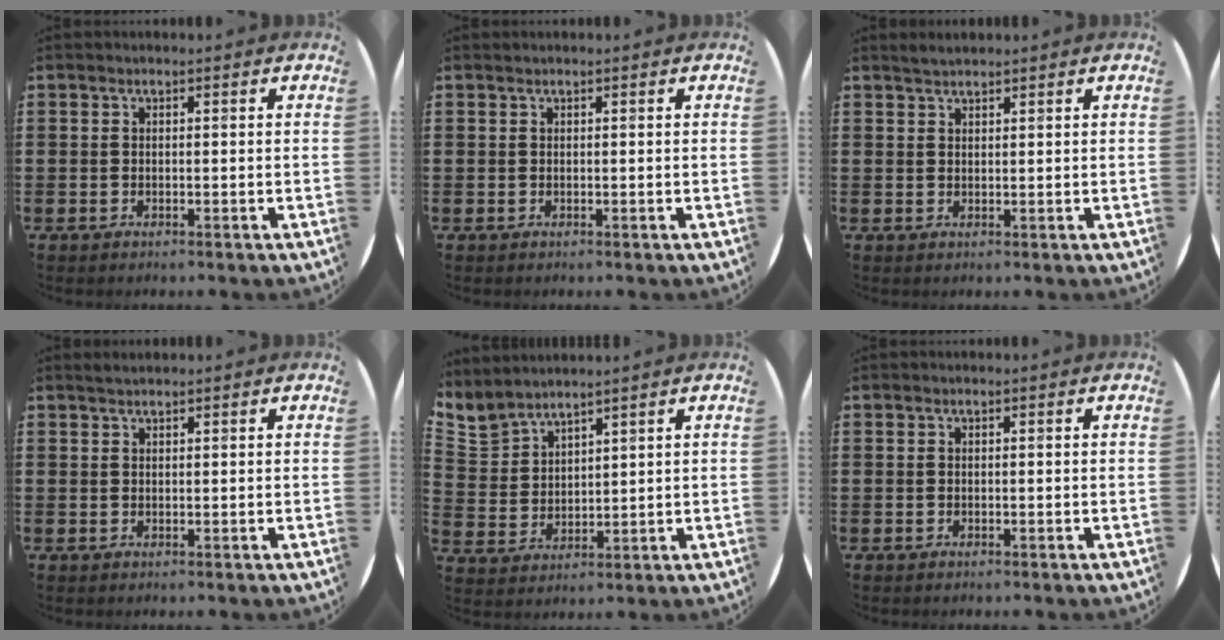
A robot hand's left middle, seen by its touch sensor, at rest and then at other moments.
{"total": 0.0}
{"total": 1.3, "force": [1.3, 0.1, 0.2], "torque": [-0.005, 0.003, 0.025]}
{"total": 0.8, "force": [0.8, 0.0, 0.1], "torque": [-0.001, 0.001, 0.016]}
{"total": 3.8, "force": [3.7, 0.6, -0.3], "torque": [-0.007, -0.020, 0.070]}
{"total": 0.0}